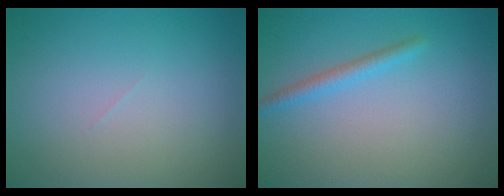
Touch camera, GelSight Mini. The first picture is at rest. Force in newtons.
{"total": 1.6, "press": 1.6, "slide": 0.1}